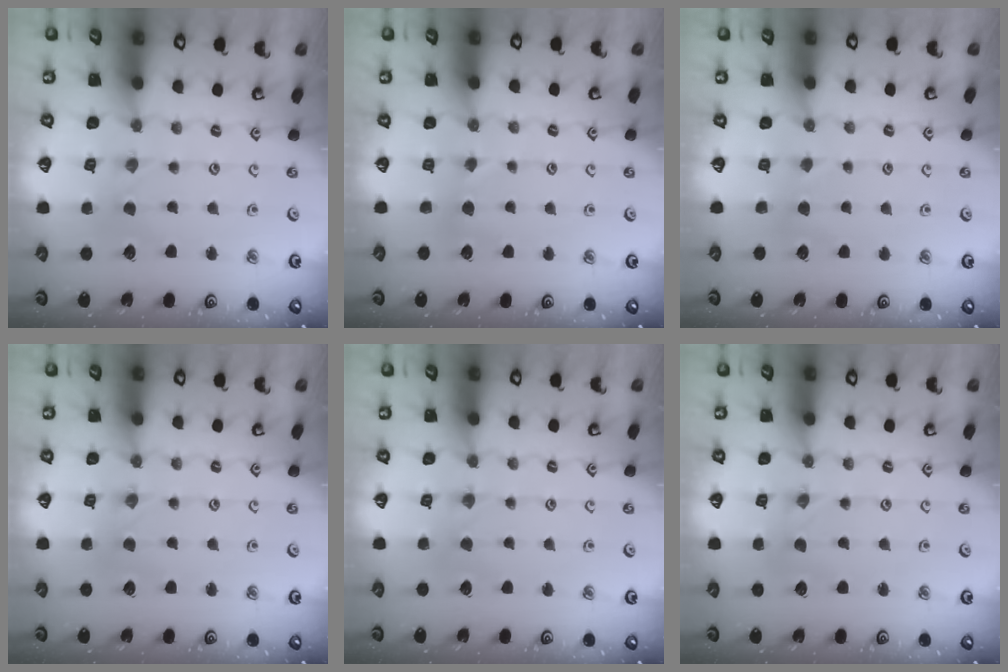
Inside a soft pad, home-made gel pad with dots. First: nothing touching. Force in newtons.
{"total": 2.4, "press": 2.4, "slide": 0.3}
{"total": 2.5, "press": 2.4, "slide": 0.4}
{"total": 0.7, "press": 0.7, "slide": 0.2}
{"total": 1.6, "press": 1.5, "slide": 0.4}
{"total": 0.0}